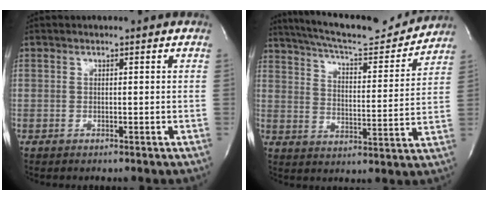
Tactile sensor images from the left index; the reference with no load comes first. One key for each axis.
{"total": 17.7, "fx": 16.4, "fy": 2.2, "fz": 6.3, "tx": -0.107, "ty": -0.007, "tz": 0.237}